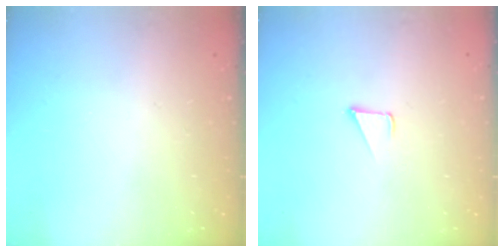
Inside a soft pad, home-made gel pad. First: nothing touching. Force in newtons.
{"total": 2.3, "press": 2.3, "slide": 0.2}